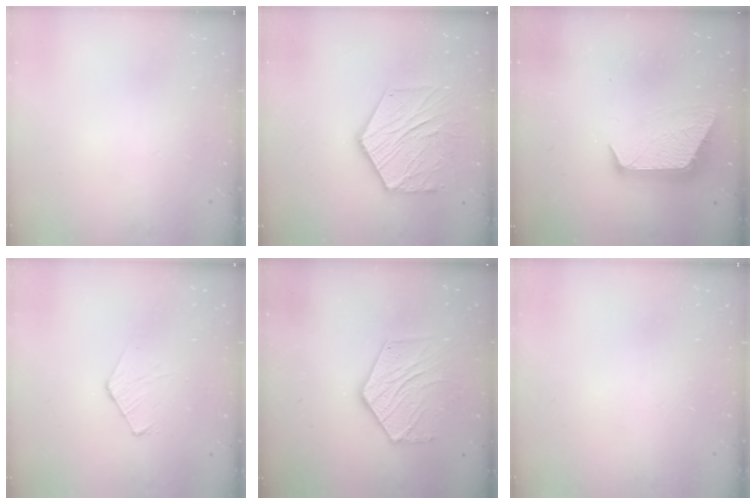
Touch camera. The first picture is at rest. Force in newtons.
{"total": 16.7, "press": 16.7, "slide": 1.4}
{"total": 10.2, "press": 10.1, "slide": 0.5}
{"total": 6.5, "press": 6.4, "slide": 0.7}
{"total": 14.0, "press": 13.9, "slide": 1.0}
{"total": 0.0}